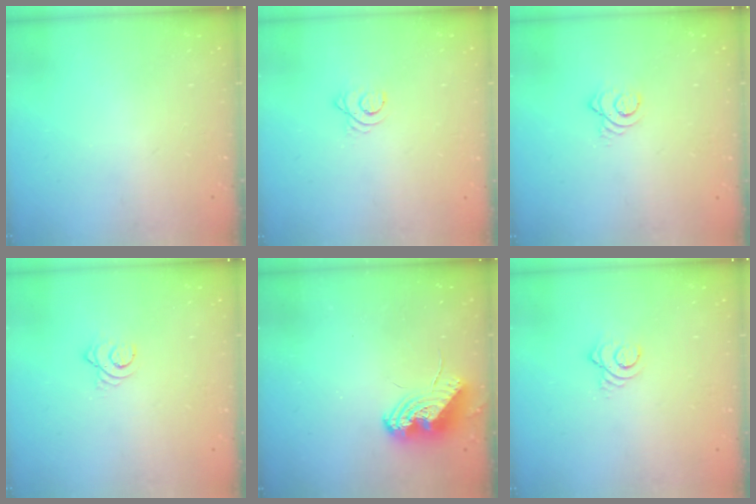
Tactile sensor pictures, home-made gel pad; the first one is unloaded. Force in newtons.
{"total": 2.7, "press": 2.7, "slide": 0.3}
{"total": 3.5, "press": 3.5, "slide": 0.3}
{"total": 2.9, "press": 2.9, "slide": 0.4}
{"total": 8.5, "press": 8.3, "slide": 1.5}
{"total": 3.8, "press": 3.8, "slide": 0.0}